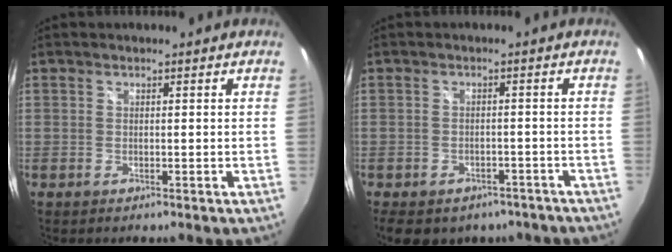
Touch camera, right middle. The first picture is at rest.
{"total": 13.0, "force": [-9.4, 7.1, 5.6], "torque": [-0.119, -0.009, -0.114]}